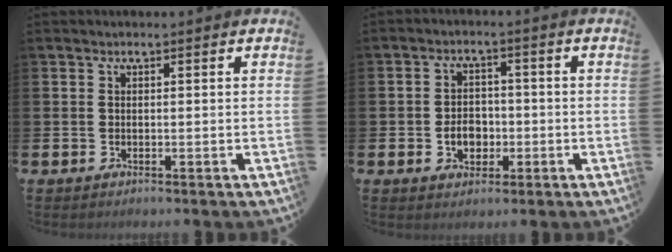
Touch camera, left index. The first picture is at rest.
{"total": 3.9, "force": [-1.2, 3.0, 2.3], "torque": [-0.030, -0.002, -0.029]}